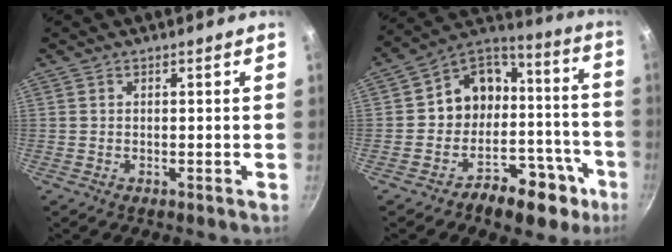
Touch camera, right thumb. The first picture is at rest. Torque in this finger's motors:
{"motor_torque": [-0.28, 1.17, 0.29, -0.48, 0.06]}